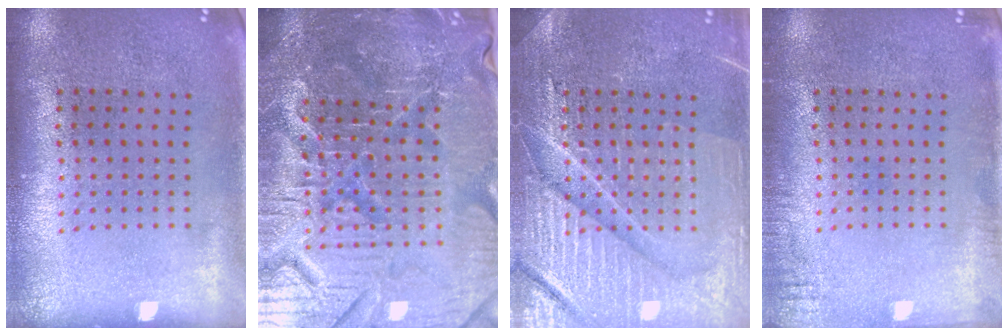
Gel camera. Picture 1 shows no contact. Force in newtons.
{"total": 5.6, "press": 5.3, "slide": 1.8}
{"total": 7.0, "press": 7.0, "slide": 0.9}
{"total": 1.5, "press": 1.5, "slide": 0.3}